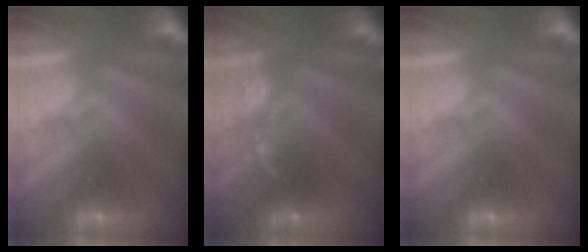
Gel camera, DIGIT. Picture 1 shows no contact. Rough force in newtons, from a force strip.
{"total": 2.5}
{"total": 0.0}